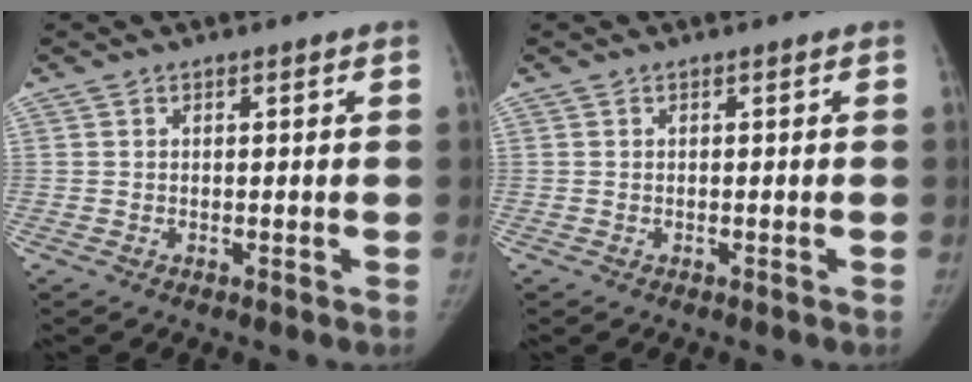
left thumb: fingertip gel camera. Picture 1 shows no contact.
{"total": 0.0}